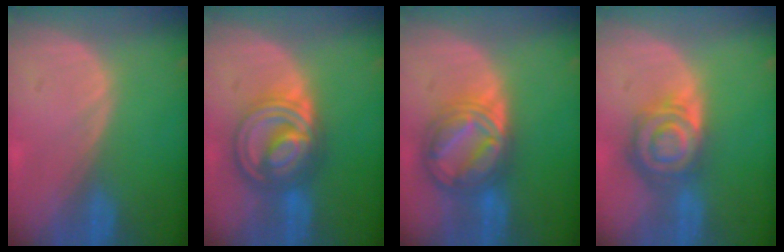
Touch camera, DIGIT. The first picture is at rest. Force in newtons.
{"total": 9.0, "press": 8.9, "slide": 0.6}
{"total": 9.0, "press": 9.0, "slide": 0.6}
{"total": 8.2, "press": 7.1, "slide": 4.1}